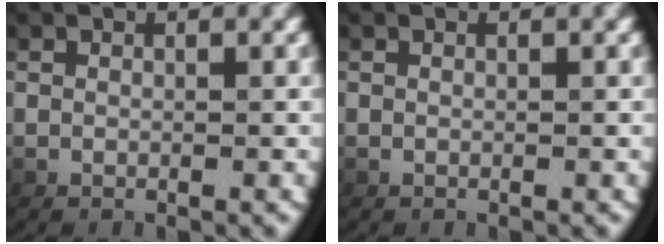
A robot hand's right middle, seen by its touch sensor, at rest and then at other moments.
{"total": 0.0}